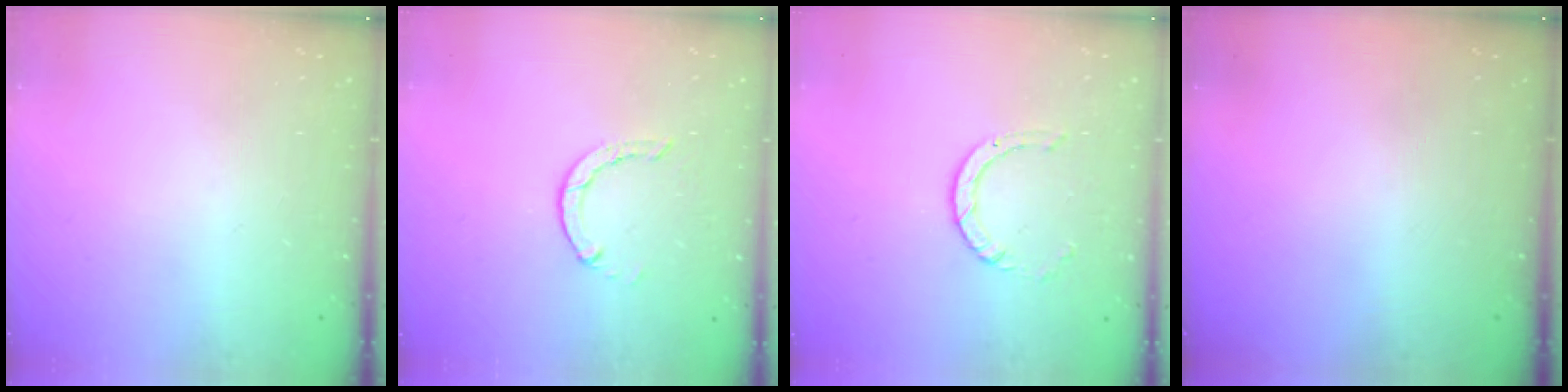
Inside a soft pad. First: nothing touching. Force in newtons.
{"total": 1.3, "press": 1.3, "slide": 0.3}
{"total": 4.1, "press": 4.1, "slide": 0.4}
{"total": 0.0}